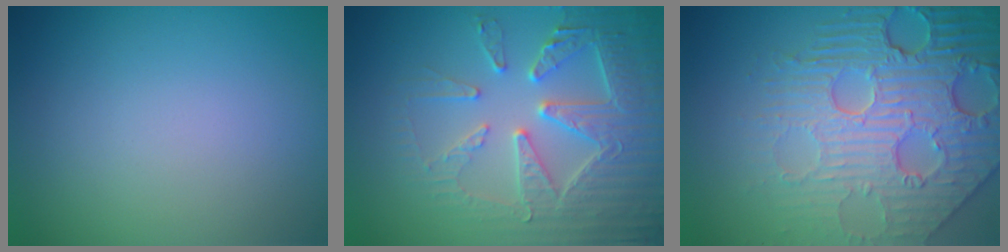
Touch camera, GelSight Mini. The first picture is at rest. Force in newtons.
{"total": 6.2, "press": 5.4, "slide": 3.1}
{"total": 8.6, "press": 5.9, "slide": 6.2}